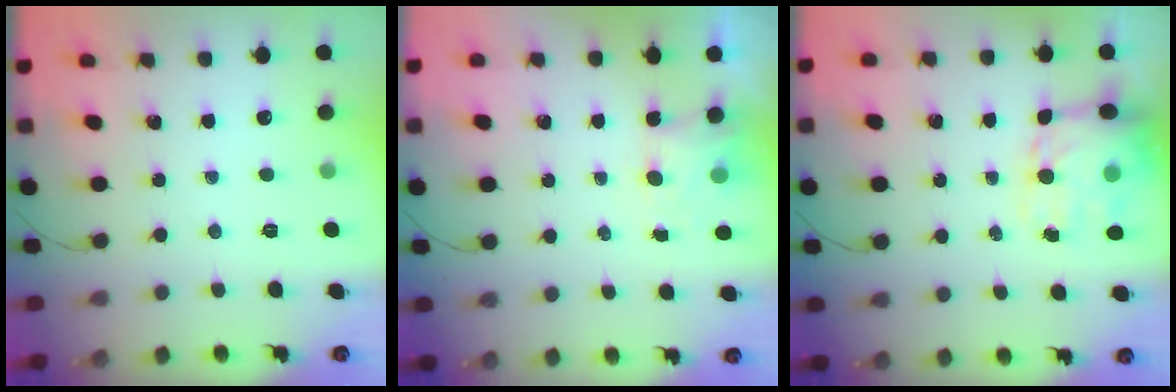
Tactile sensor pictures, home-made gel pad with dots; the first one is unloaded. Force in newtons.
{"total": 3.8, "press": 3.7, "slide": 1.1}
{"total": 15.1, "press": 14.5, "slide": 4.2}